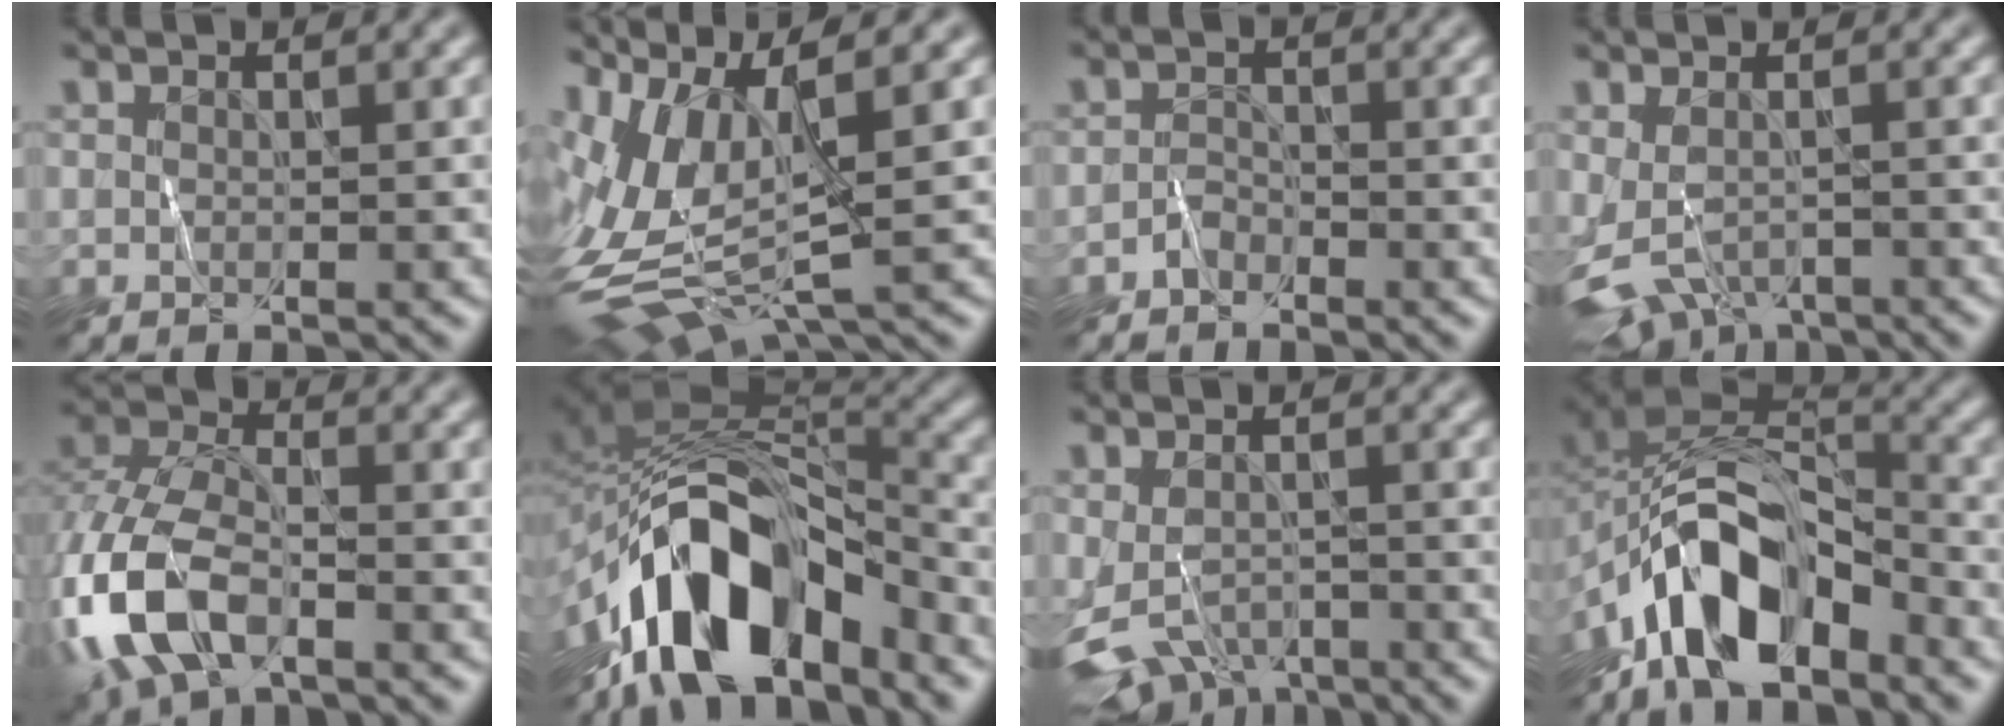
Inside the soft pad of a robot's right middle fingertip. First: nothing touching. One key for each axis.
{"total": 9.4, "fx": 0.8, "fy": 3.8, "fz": 8.5, "tx": -0.192, "ty": -0.011, "tz": 0.026}
{"total": 1.1, "fx": -0.9, "fy": 0.6, "fz": 0.3, "tx": -0.005, "ty": 0.009, "tz": -0.021}
{"total": 3.6, "fx": -2.4, "fy": 1.9, "fz": 2.0, "tx": -0.042, "ty": -0.029, "tz": -0.037}
{"total": 9.9, "fx": -3.7, "fy": 5.6, "fz": 7.2, "tx": -0.180, "ty": -0.004, "tz": -0.085}
{"total": 11.9, "fx": -6.6, "fy": 5.8, "fz": 8.1, "tx": -0.132, "ty": 0.008, "tz": -0.119}
{"total": 4.7, "fx": -2.8, "fy": 2.6, "fz": 2.7, "tx": -0.051, "ty": -0.026, "tz": -0.047}
{"total": 10.1, "fx": -5.2, "fy": 4.8, "fz": 7.3, "tx": -0.122, "ty": 0.016, "tz": -0.101}